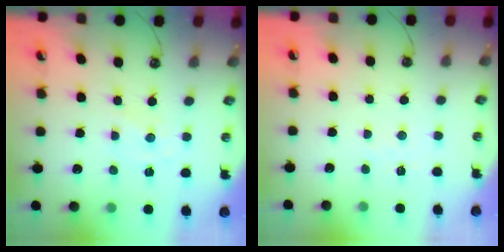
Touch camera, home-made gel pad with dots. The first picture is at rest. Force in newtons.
{"total": 2.0, "press": 2.0, "slide": 0.4}